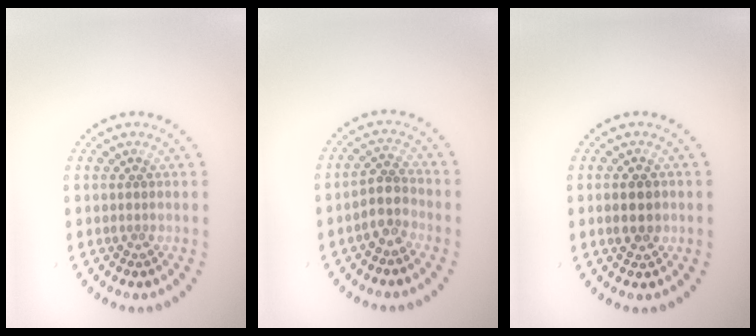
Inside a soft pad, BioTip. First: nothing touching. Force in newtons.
{"total": 2.5, "press": 2.0, "slide": 1.4}
{"total": 2.6, "press": 2.6, "slide": 0.1}